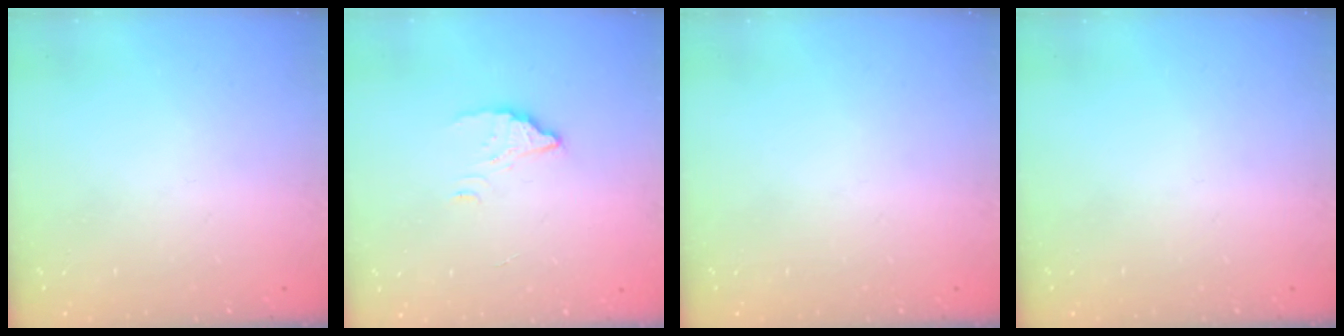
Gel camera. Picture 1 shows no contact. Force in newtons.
{"total": 2.9, "press": 2.9, "slide": 0.2}
{"total": 0.0}
{"total": 0.0}